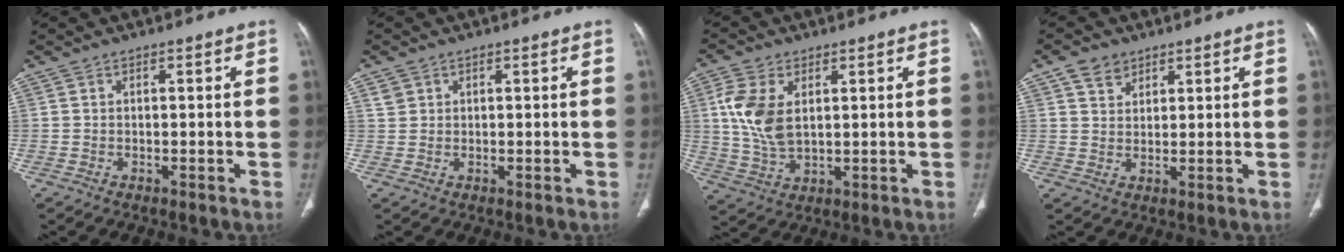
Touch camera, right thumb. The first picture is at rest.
{"total": 1.8, "force": [0.9, 1.5, 0.3], "torque": [0.009, 0.002, 0.014]}
{"total": 9.9, "force": [2.4, 5.8, 7.6], "torque": [-0.159, -0.004, 0.052]}
{"total": 4.2, "force": [2.7, 3.0, 1.5], "torque": [-0.012, -0.014, 0.051]}